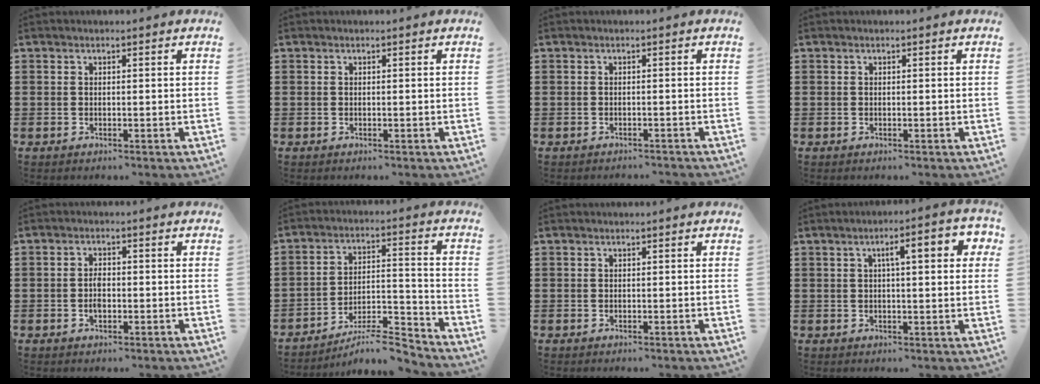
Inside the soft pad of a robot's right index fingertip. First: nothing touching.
{"total": 0.0}
{"total": 0.8, "force": [-0.8, 0.1, 0.0], "torque": [-0.002, -0.001, -0.017]}
{"total": 0.0}
{"total": 2.3, "force": [-0.6, 1.1, 2.0], "torque": [-0.037, 0.002, -0.010]}
{"total": 7.8, "force": [-7.2, 0.8, 2.8], "torque": [-0.036, 0.015, -0.137]}
{"total": 0.0}
{"total": 5.2, "force": [1.4, 1.2, 4.9], "torque": [-0.080, 0.003, 0.016]}